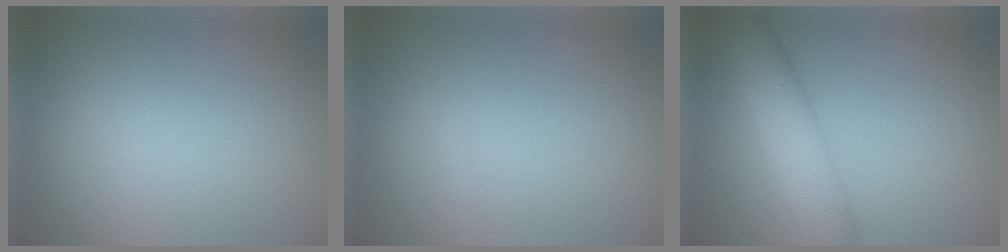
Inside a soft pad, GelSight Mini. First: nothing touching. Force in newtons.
{"total": 0.0}
{"total": 5.5, "press": 5.5, "slide": 0.3}